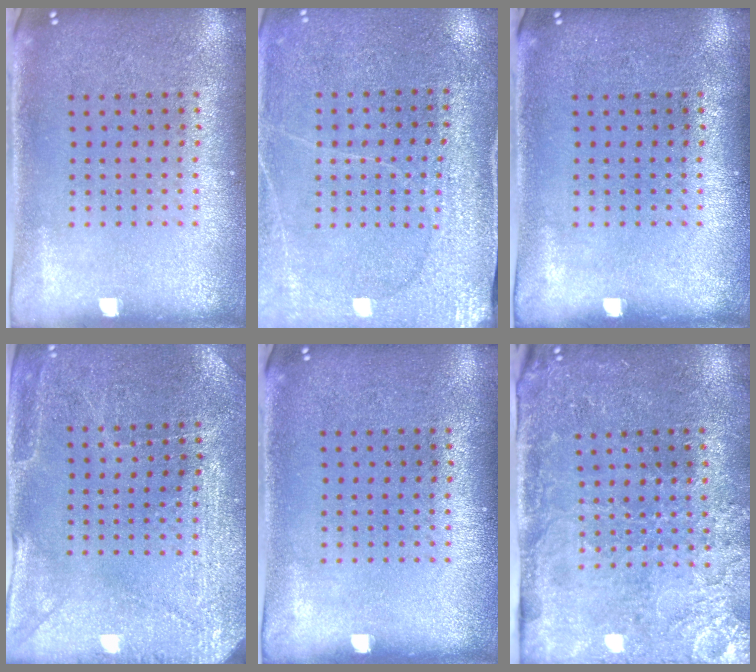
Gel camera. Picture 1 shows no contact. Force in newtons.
{"total": 2.9, "press": 2.9, "slide": 0.2}
{"total": 0.0}
{"total": 2.8, "press": 2.8, "slide": 0.4}
{"total": 0.0}
{"total": 3.4, "press": 3.4, "slide": 0.6}